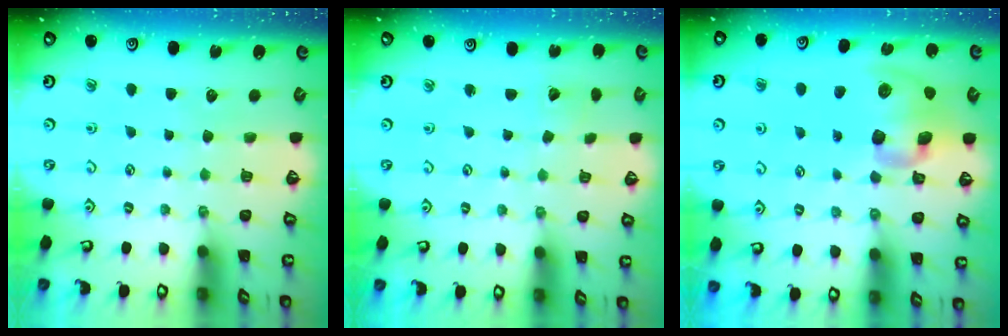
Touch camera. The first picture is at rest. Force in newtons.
{"total": 2.7, "press": 2.7, "slide": 0.3}
{"total": 14.3, "press": 14.1, "slide": 2.1}